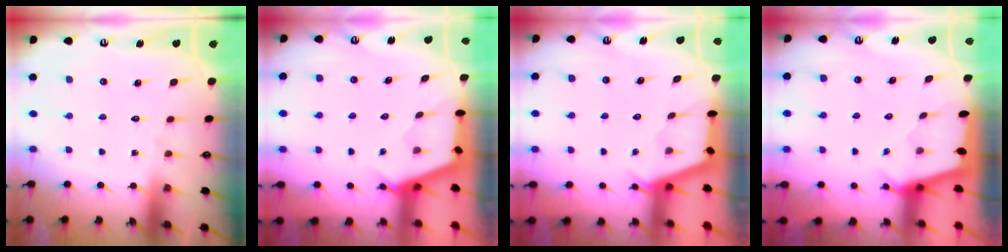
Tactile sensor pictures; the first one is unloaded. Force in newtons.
{"total": 2.8, "press": 2.7, "slide": 0.4}
{"total": 2.8, "press": 2.8, "slide": 0.3}
{"total": 2.2, "press": 2.2, "slide": 0.3}